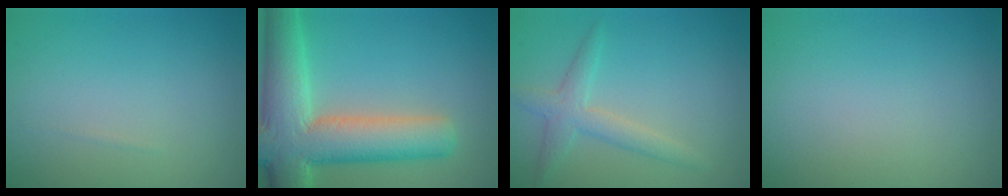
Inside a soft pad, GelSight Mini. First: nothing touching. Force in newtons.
{"total": 10.1, "press": 10.1, "slide": 0.7}
{"total": 2.5, "press": 2.5, "slide": 0.1}
{"total": 0.0}